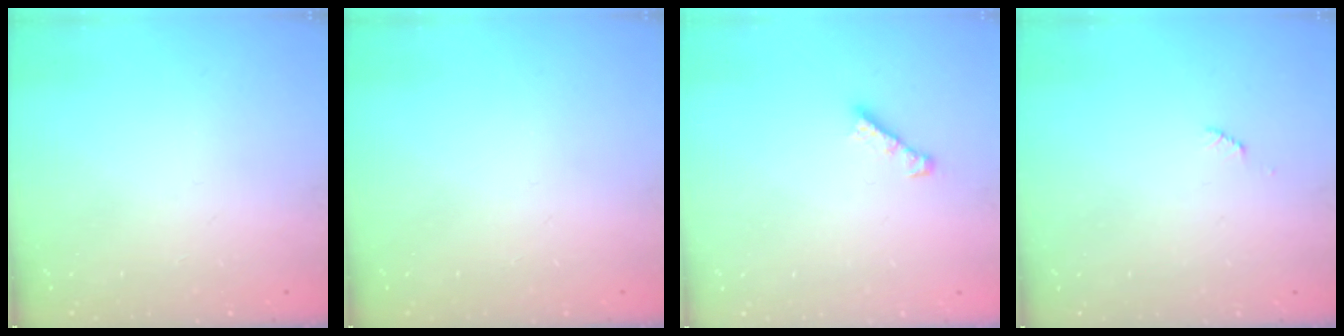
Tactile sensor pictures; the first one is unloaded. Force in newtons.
{"total": 0.0}
{"total": 3.0, "press": 3.0, "slide": 0.3}
{"total": 2.5, "press": 2.5, "slide": 0.4}